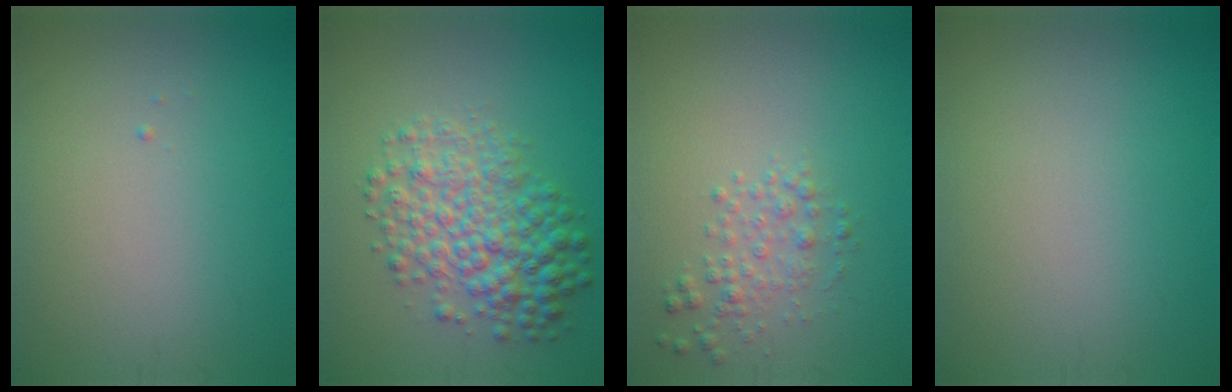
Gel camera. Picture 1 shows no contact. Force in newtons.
{"total": 6.2, "press": 6.2, "slide": 0.1}
{"total": 2.0, "press": 2.0, "slide": 0.1}
{"total": 0.0}